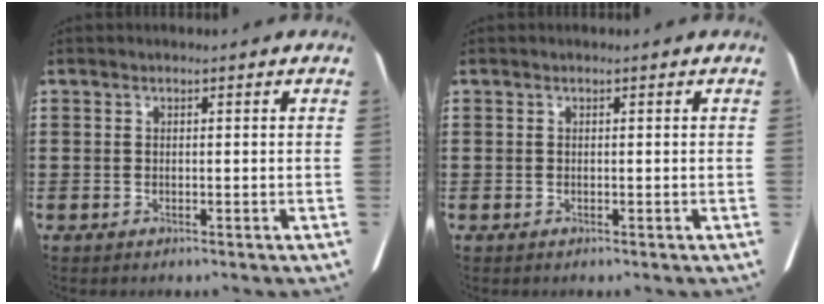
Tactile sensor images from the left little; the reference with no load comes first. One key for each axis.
{"total": 0.0}